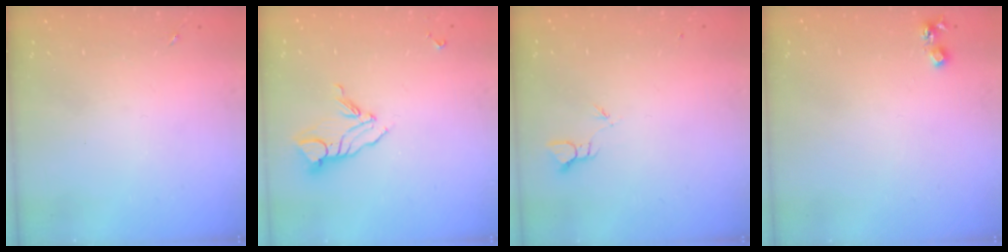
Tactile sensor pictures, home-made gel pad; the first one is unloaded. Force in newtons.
{"total": 9.9, "press": 9.8, "slide": 0.8}
{"total": 1.9, "press": 1.9, "slide": 0.1}
{"total": 4.8, "press": 4.7, "slide": 0.7}